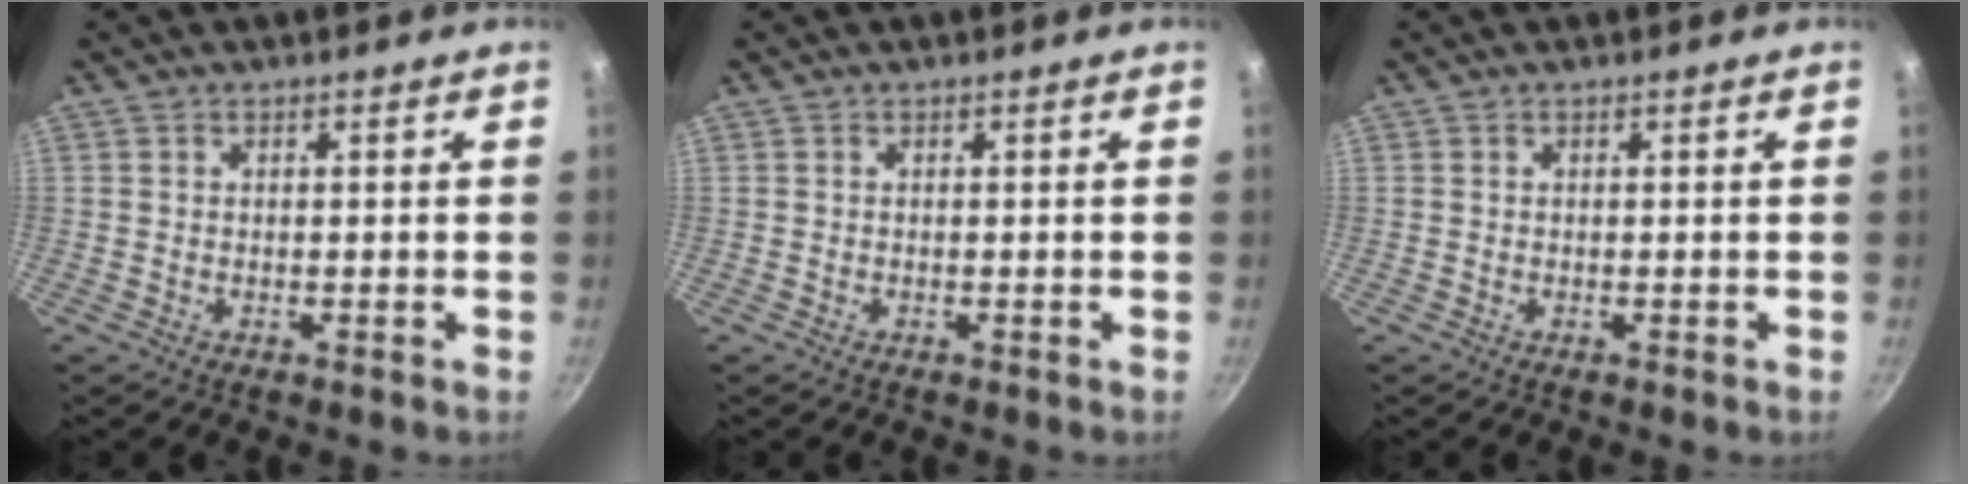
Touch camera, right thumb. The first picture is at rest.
{"total": 0.0}
{"total": 0.0}